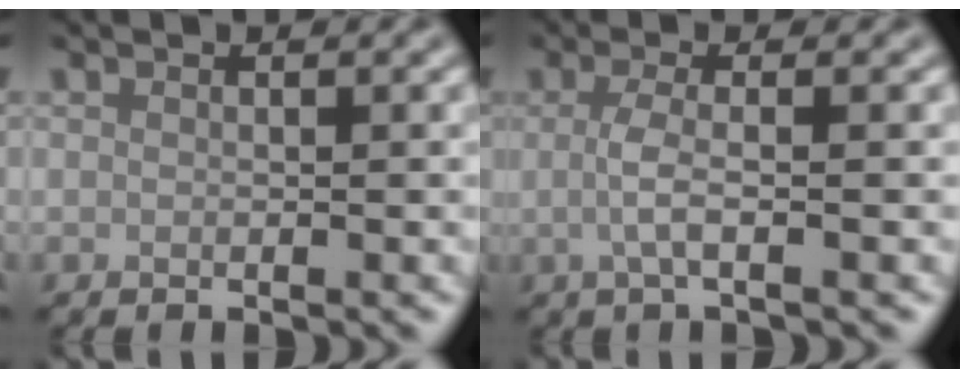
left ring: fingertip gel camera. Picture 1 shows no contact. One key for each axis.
{"total": 2.7, "fx": -0.1, "fy": 0.9, "fz": 2.6, "tx": -0.049, "ty": -0.003, "tz": -0.007}